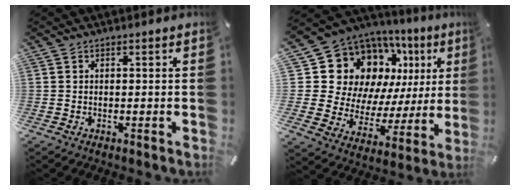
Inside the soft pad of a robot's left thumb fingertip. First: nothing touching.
{"total": 17.5, "force": [9.3, 13.2, 6.7], "torque": [-0.107, -0.087, 0.196]}